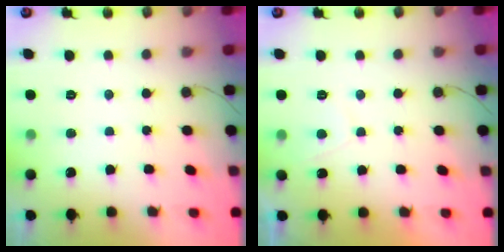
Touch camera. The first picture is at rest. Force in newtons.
{"total": 2.5, "press": 2.4, "slide": 0.7}